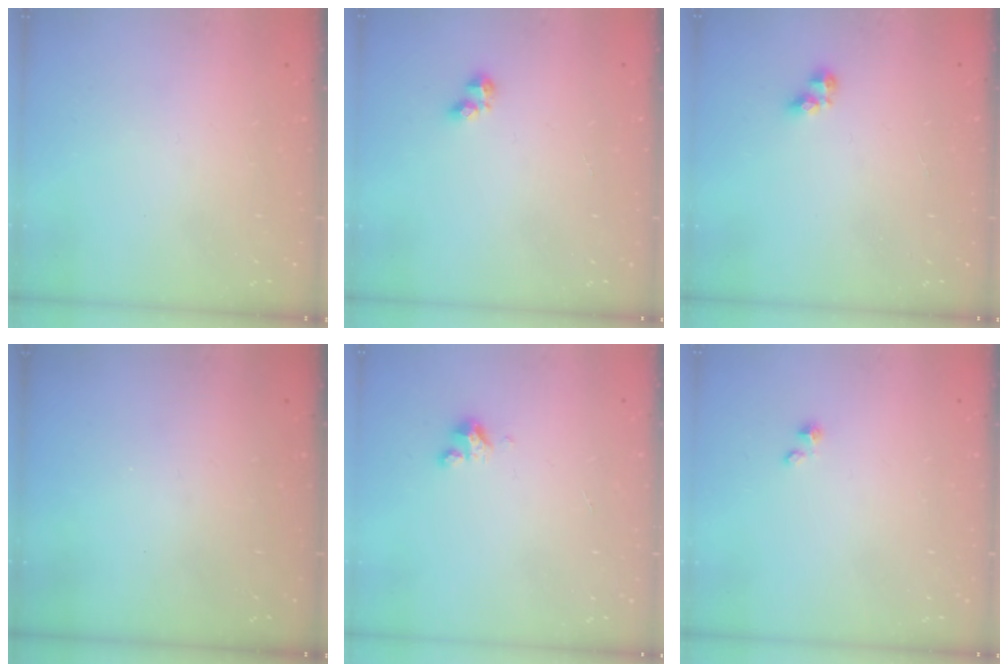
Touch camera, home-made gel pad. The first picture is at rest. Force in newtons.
{"total": 2.6, "press": 2.5, "slide": 0.5}
{"total": 3.4, "press": 3.4, "slide": 0.5}
{"total": 0.0}
{"total": 2.5, "press": 2.5, "slide": 0.2}
{"total": 1.5, "press": 1.5, "slide": 0.0}